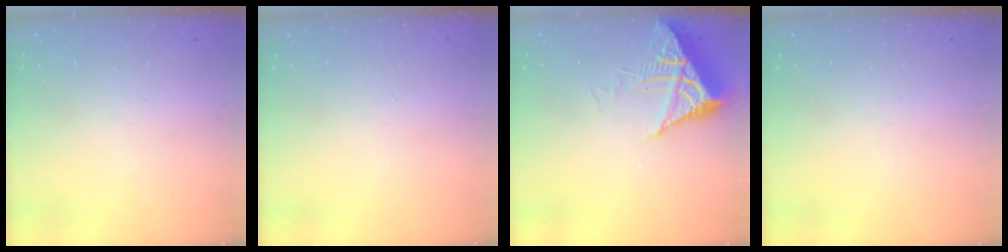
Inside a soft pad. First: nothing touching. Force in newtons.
{"total": 0.0}
{"total": 6.6, "press": 6.6, "slide": 0.8}
{"total": 0.0}